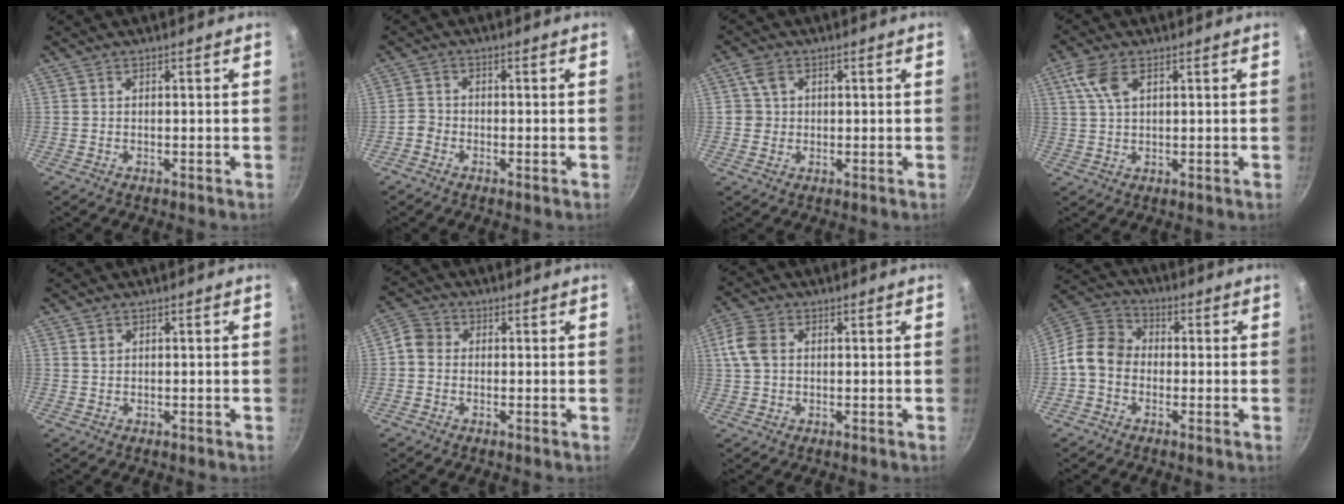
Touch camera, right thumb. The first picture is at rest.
{"total": 2.0, "force": [-1.4, 1.2, 0.9], "torque": [-0.025, 0.014, -0.034]}
{"total": 3.5, "force": [0.8, 3.2, 1.3], "torque": [-0.007, -0.002, 0.011]}
{"total": 5.7, "force": [2.4, 3.0, 4.2], "torque": [-0.089, 0.006, 0.049]}
{"total": 1.0, "force": [0.4, 0.9, 0.4], "torque": [-0.004, -0.001, 0.006]}
{"total": 4.3, "force": [-0.3, 3.9, 1.8], "torque": [-0.018, 0.012, -0.025]}
{"total": 5.8, "force": [0.9, 4.3, 3.8], "torque": [-0.073, 0.007, 0.009]}
{"total": 10.4, "force": [-1.5, 8.6, 5.7], "torque": [-0.076, 0.034, -0.054]}